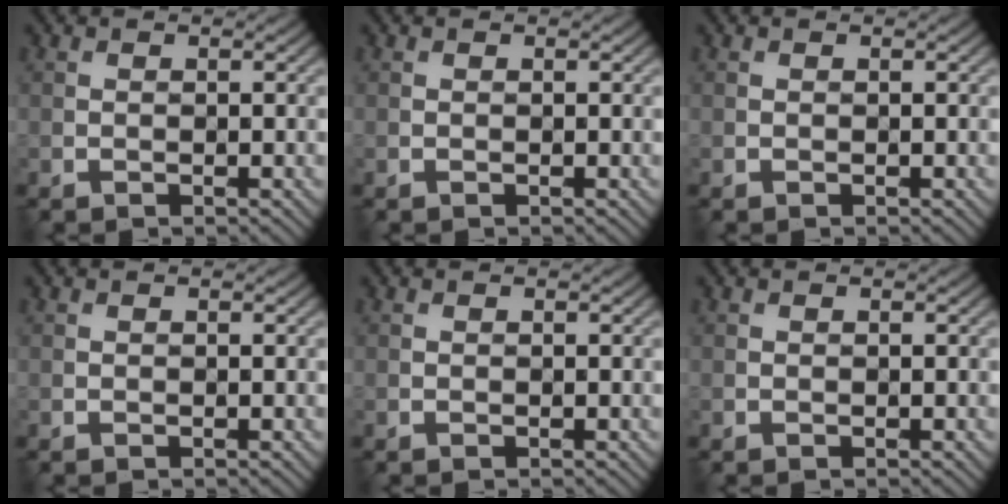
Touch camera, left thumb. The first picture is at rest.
{"total": 0.0}
{"total": 0.0}
{"total": 0.0}
{"total": 0.0}
{"total": 0.0}